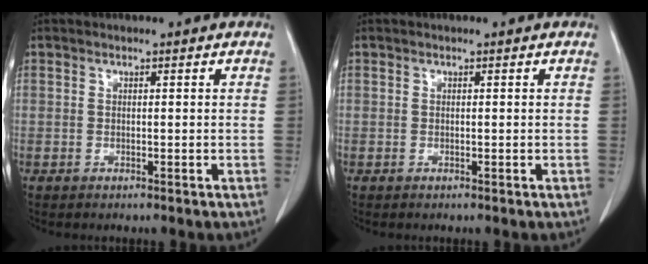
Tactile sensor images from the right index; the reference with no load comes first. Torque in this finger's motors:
{"motor_torque": [0.00, 0.00, 0.00, 0.00]}